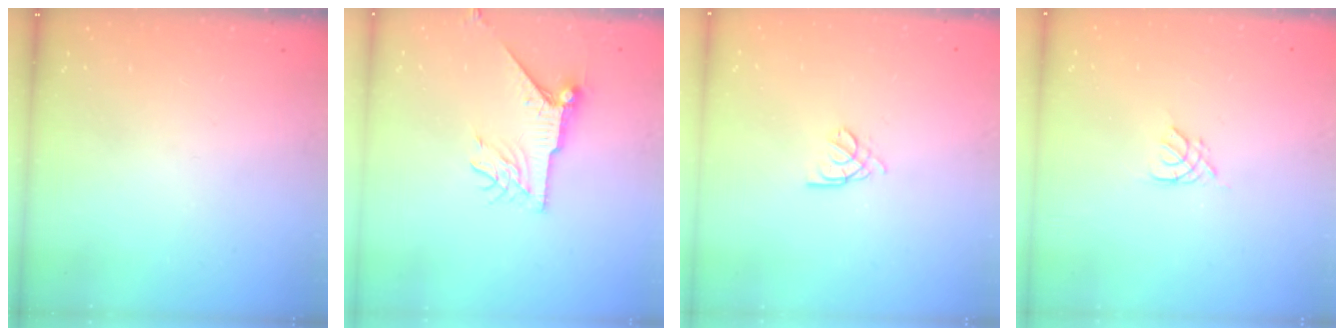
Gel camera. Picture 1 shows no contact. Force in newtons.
{"total": 8.4, "press": 8.4, "slide": 0.0}
{"total": 2.6, "press": 2.5, "slide": 0.5}
{"total": 2.7, "press": 2.7, "slide": 0.5}